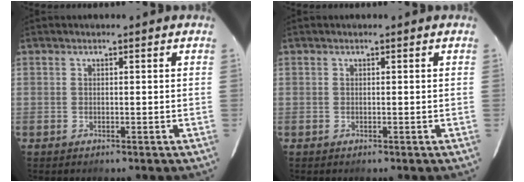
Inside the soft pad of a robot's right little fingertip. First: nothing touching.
{"total": 0.0}